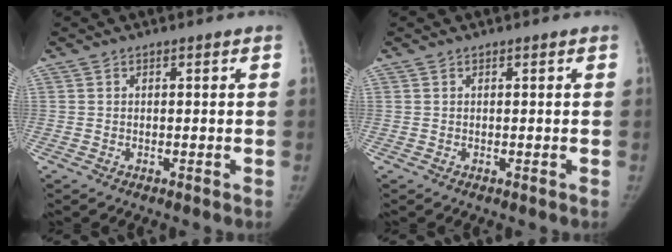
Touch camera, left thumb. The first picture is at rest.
{"total": 0.0}